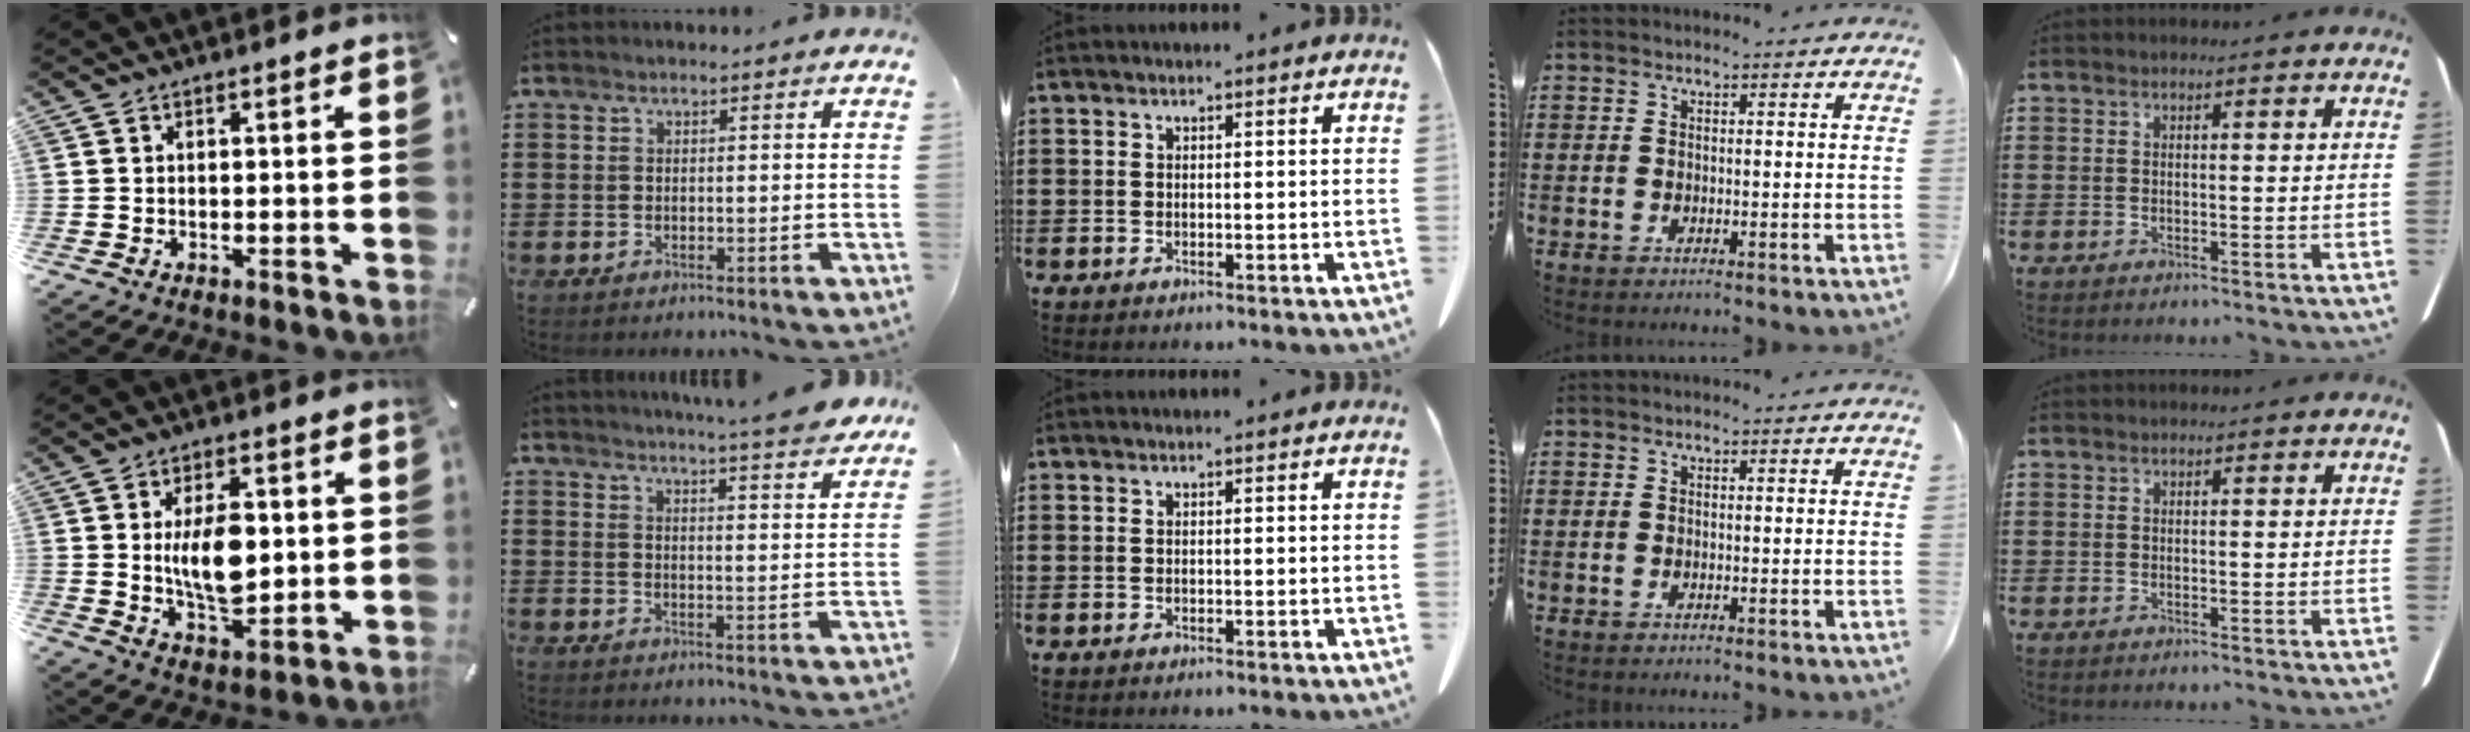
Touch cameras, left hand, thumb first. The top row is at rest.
{"thumb": {"total": 11.1, "force": [1.2, 6.1, 9.2], "torque": [-0.160, -0.003, 0.016]}, "index": {"total": 5.2, "force": [4.9, -0.7, 1.7], "torque": [-0.042, -0.027, 0.084]}}